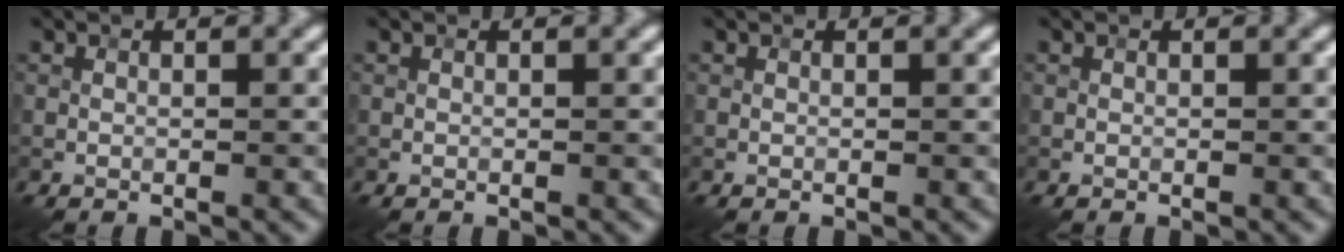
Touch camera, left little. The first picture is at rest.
{"total": 0.0}
{"total": 0.0}
{"total": 0.0}